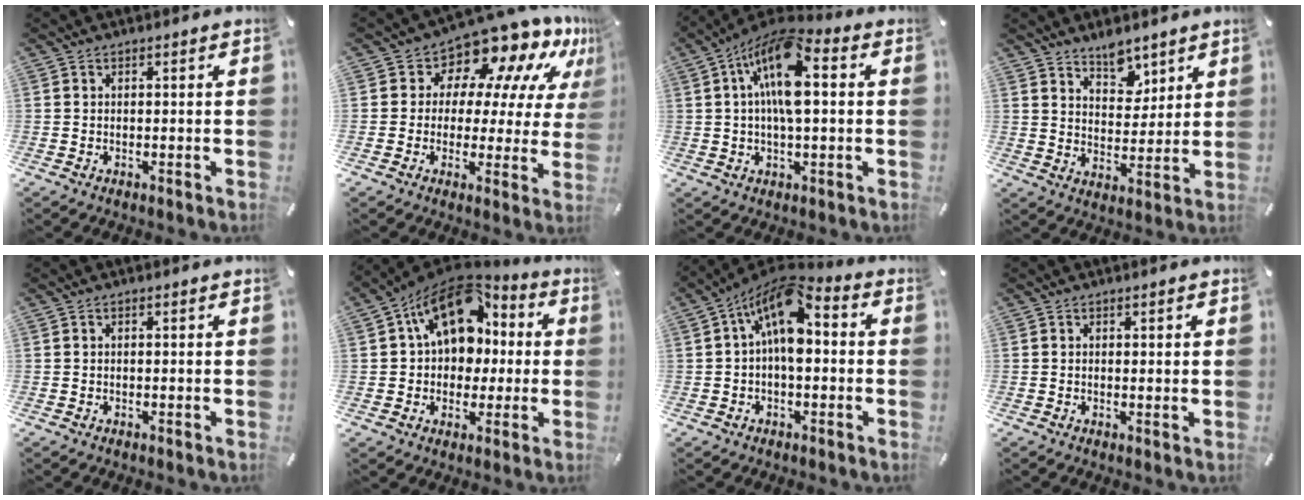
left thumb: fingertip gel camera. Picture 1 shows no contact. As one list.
[{"total": 11.5, "force": [9.2, 5.7, 3.9], "torque": [-0.063, -0.094, 0.152]}, {"total": 13.4, "force": [3.4, 5.9, 11.5], "torque": [-0.214, -0.010, 0.058]}, {"total": 7.3, "force": [5.8, 4.1, 1.5], "torque": [-0.005, -0.040, 0.103]}, {"total": 0.0}, {"total": 16.1, "force": [5.6, 11.9, 9.3], "torque": [-0.162, -0.028, 0.104]}, {"total": 12.2, "force": [2.6, 6.5, 9.9], "torque": [-0.179, -0.021, 0.044]}, {"total": 1.1, "force": [0.2, 0.2, 1.0], "torque": [-0.019, -0.001, 0.004]}]